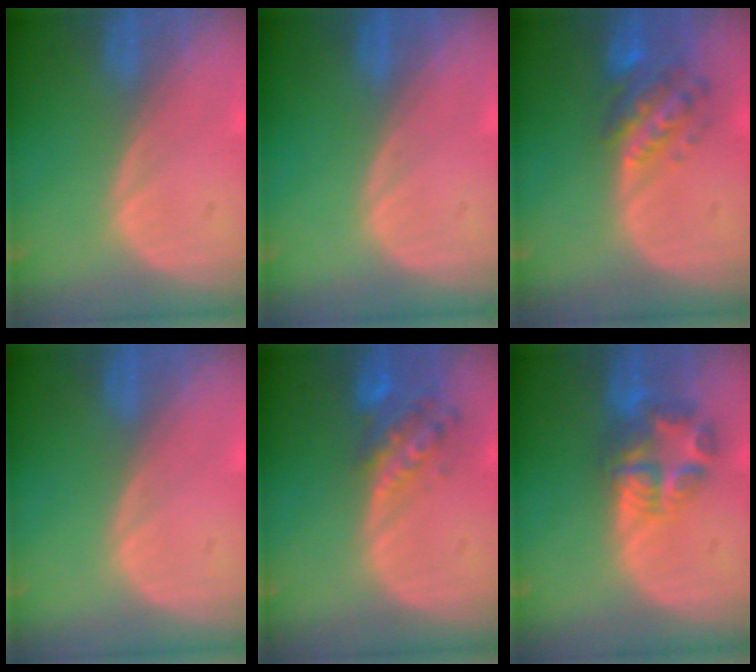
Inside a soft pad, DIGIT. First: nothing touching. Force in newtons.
{"total": 0.0}
{"total": 6.1, "press": 5.9, "slide": 1.4}
{"total": 0.0}
{"total": 5.9, "press": 5.3, "slide": 2.6}
{"total": 6.7, "press": 6.4, "slide": 1.8}